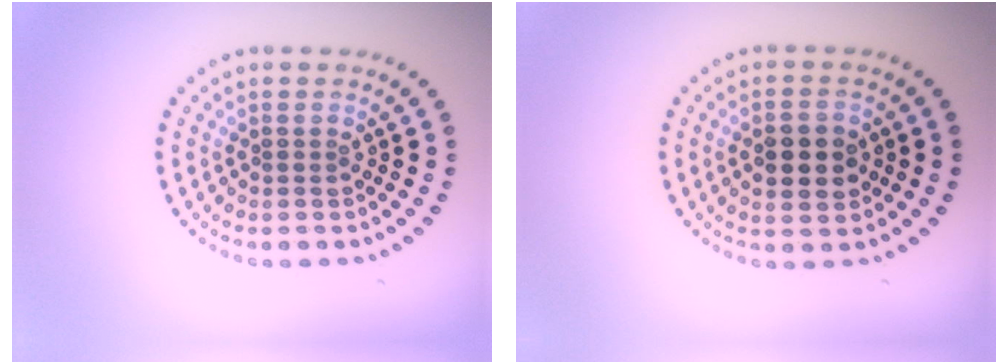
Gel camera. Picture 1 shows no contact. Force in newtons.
{"total": 3.7, "press": 3.7, "slide": 0.3}